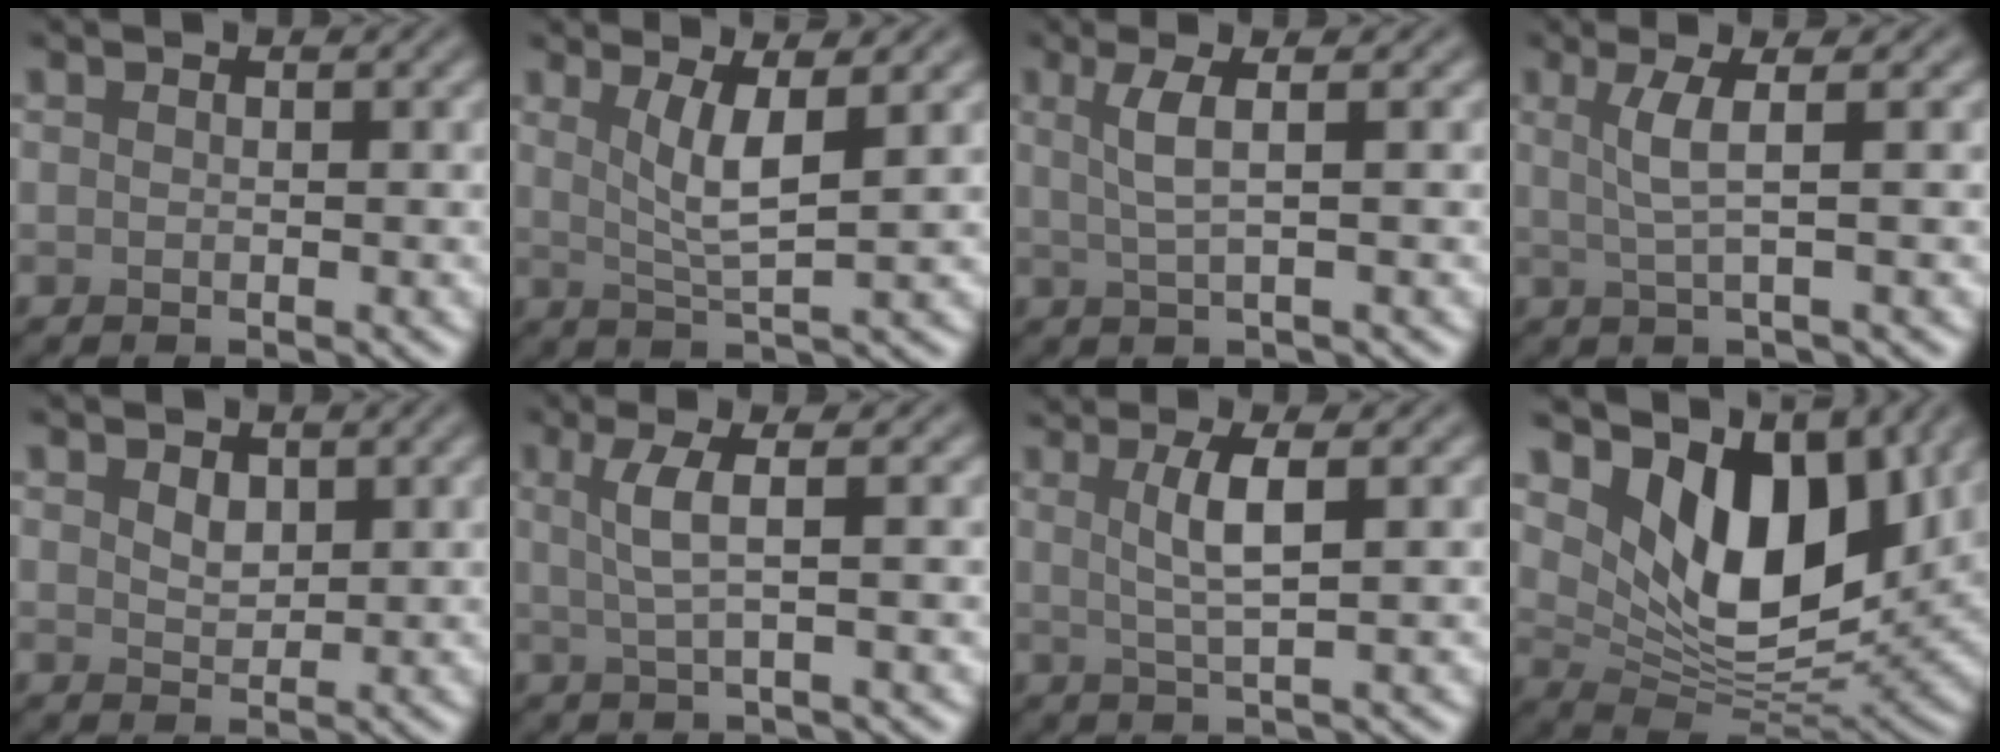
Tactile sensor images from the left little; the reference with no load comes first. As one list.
[{"total": 3.9, "force": [1.3, 0.8, 3.6], "torque": [-0.069, -0.005, 0.027]}, {"total": 2.9, "force": [0.8, 0.6, 2.8], "torque": [-0.049, 0.002, 0.016]}, {"total": 3.0, "force": [0.7, 0.5, 2.9], "torque": [-0.054, 0.001, 0.016]}, {"total": 1.7, "force": [0.9, 1.1, 1.0], "torque": [-0.020, -0.001, 0.020]}, {"total": 3.2, "force": [0.8, 0.6, 3.1], "torque": [-0.057, 0.002, 0.016]}, {"total": 3.6, "force": [1.1, 0.7, 3.4], "torque": [-0.059, 0.003, 0.021]}, {"total": 10.3, "force": [4.3, 5.8, 7.4], "torque": [-0.121, -0.013, 0.070]}]